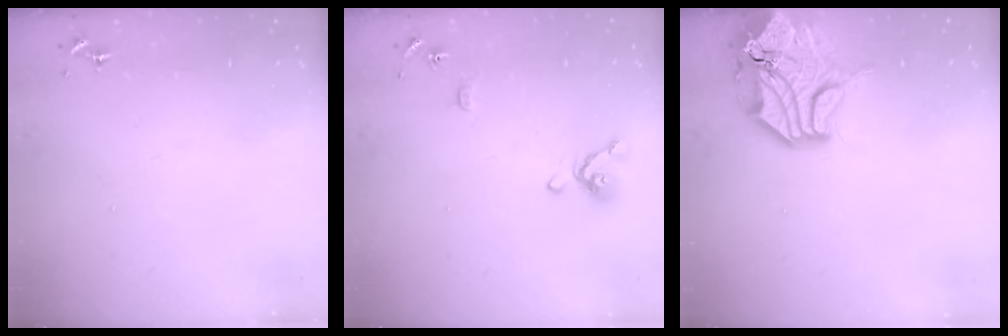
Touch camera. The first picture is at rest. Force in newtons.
{"total": 9.9, "press": 9.8, "slide": 1.3}
{"total": 17.9, "press": 17.7, "slide": 2.6}